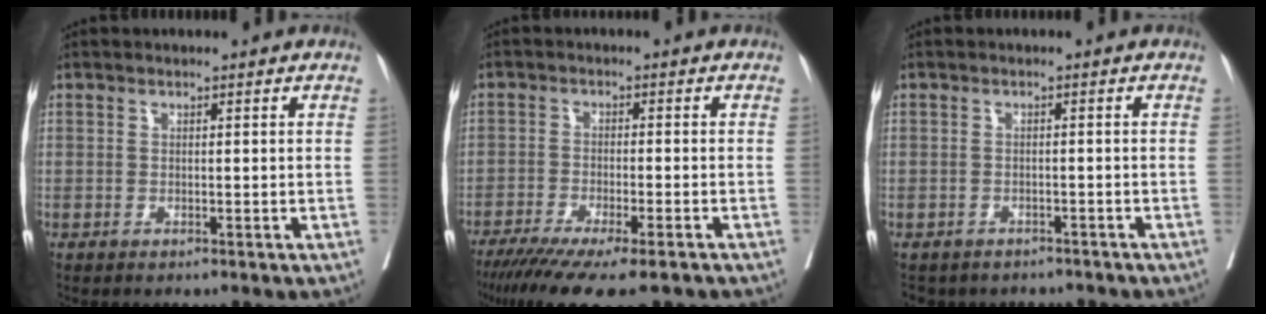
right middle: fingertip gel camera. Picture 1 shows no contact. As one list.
[{"total": 14.8, "force": [-11.6, 1.9, 9.0], "torque": [-0.136, -0.036, -0.180]}, {"total": 7.7, "force": [-6.9, 3.3, 1.3], "torque": [-0.022, 0.006, -0.080]}]